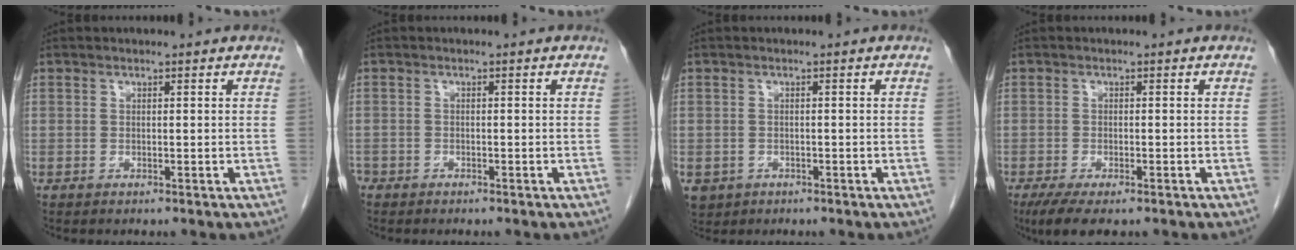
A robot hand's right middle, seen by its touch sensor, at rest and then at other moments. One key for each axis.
{"total": 1.8, "fx": -1.4, "fy": 1.0, "fz": 0.3, "tx": -0.014, "ty": 0.000, "tz": -0.026}
{"total": 4.2, "fx": -2.1, "fy": 3.5, "fz": 1.1, "tx": -0.023, "ty": -0.001, "tz": -0.028}
{"total": 5.8, "fx": -4.1, "fy": 1.8, "fz": 3.7, "tx": -0.061, "ty": -0.013, "tz": -0.064}